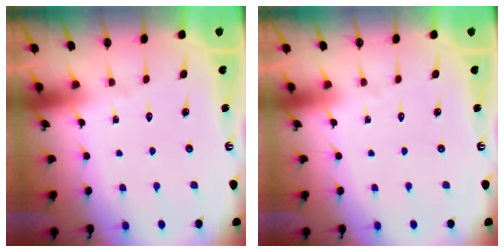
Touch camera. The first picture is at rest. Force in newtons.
{"total": 0.0}